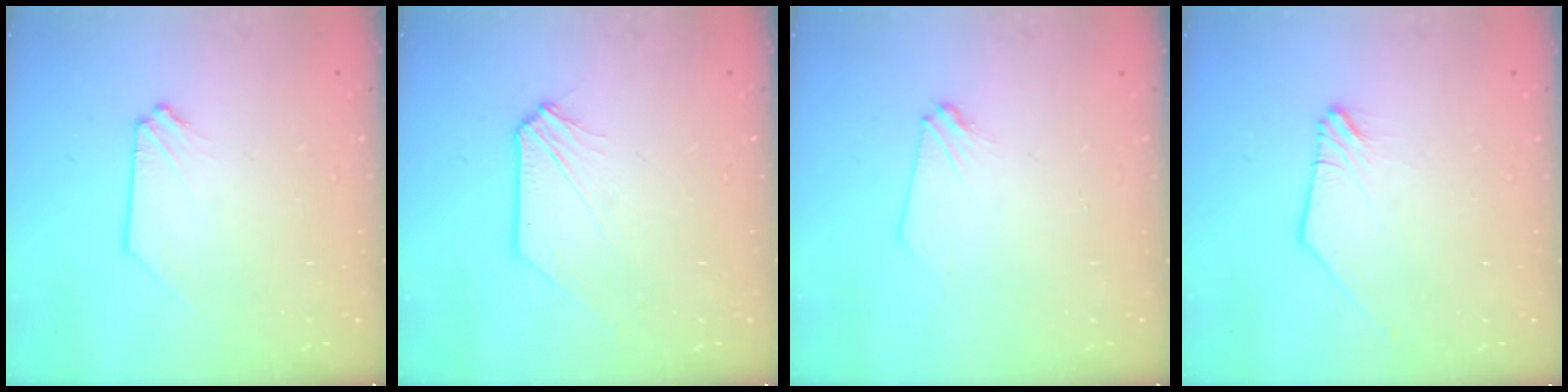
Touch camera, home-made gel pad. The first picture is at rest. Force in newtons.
{"total": 1.0, "press": 1.0, "slide": 0.1}
{"total": 1.6, "press": 1.6, "slide": 0.3}
{"total": 0.6, "press": 0.6, "slide": 0.2}